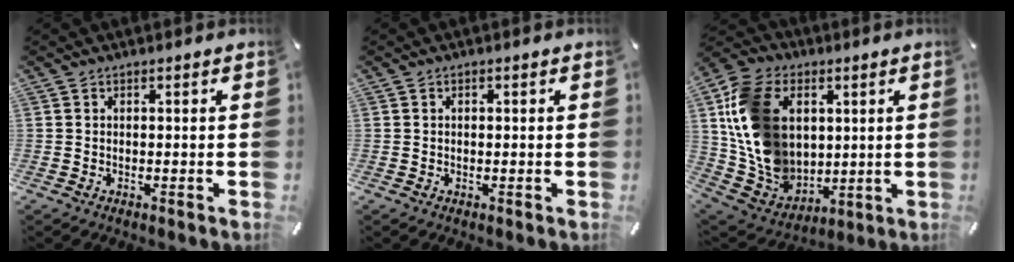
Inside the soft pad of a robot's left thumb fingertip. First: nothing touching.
{"total": 0.7, "force": [0.0, 0.5, 0.5], "torque": [-0.011, 0.001, -0.001]}
{"total": 18.1, "force": [4.1, 14.8, 9.5], "torque": [-0.220, -0.015, 0.085]}